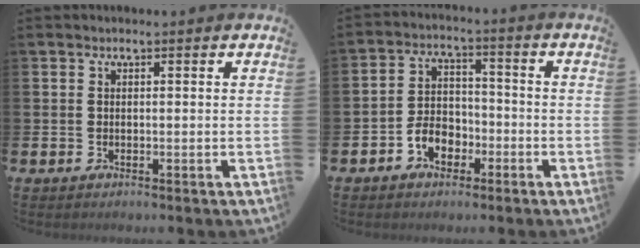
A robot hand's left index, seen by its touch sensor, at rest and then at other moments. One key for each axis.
{"total": 4.5, "fx": -2.3, "fy": 3.3, "fz": 2.0, "tx": -0.040, "ty": 0.007, "tz": -0.049}